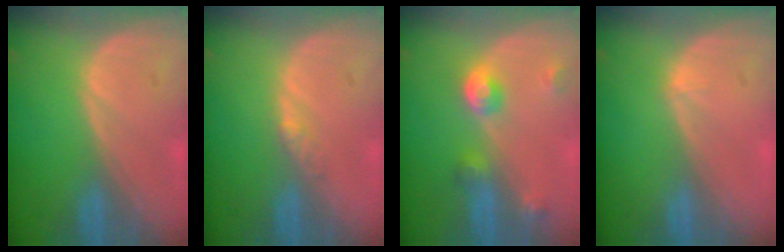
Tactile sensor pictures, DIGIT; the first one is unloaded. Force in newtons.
{"total": 1.8, "press": 1.6, "slide": 1.0}
{"total": 4.8, "press": 4.4, "slide": 2.0}
{"total": 0.6, "press": 0.4, "slide": 0.5}